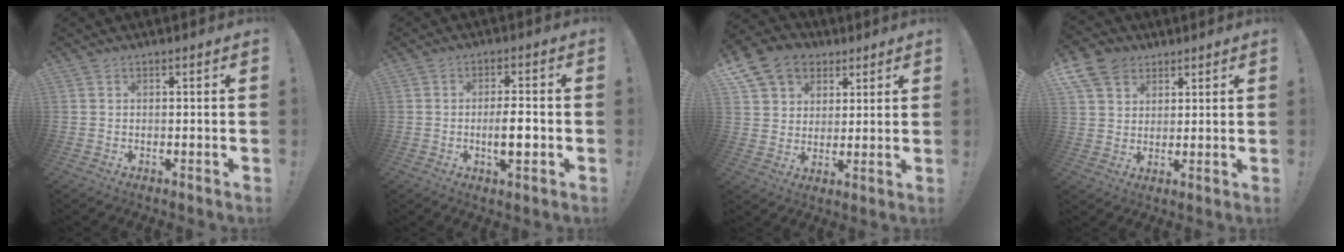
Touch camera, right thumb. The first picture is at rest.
{"total": 6.5, "force": [-1.8, 1.4, 6.1], "torque": [-0.101, -0.005, -0.036]}
{"total": 12.9, "force": [6.5, 10.1, 4.7], "torque": [-0.074, -0.031, 0.132]}
{"total": 10.1, "force": [5.5, 7.6, 3.8], "torque": [-0.076, -0.027, 0.111]}